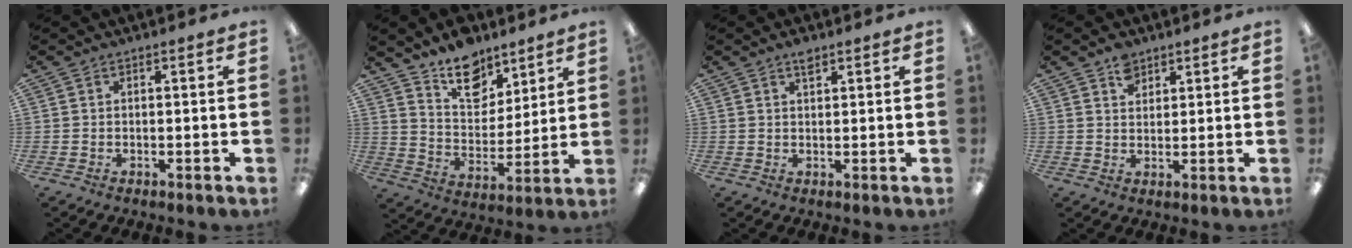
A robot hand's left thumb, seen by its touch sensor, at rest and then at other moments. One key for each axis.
{"total": 12.8, "fx": 9.9, "fy": 6.9, "fz": 4.2, "tx": -0.058, "ty": -0.067, "tz": 0.182}
{"total": 2.5, "fx": 1.8, "fy": 1.0, "fz": 1.4, "tx": -0.017, "ty": -0.006, "tz": 0.028}
{"total": 4.2, "fx": 3.0, "fy": 2.6, "fz": 1.3, "tx": -0.017, "ty": -0.010, "tz": 0.054}